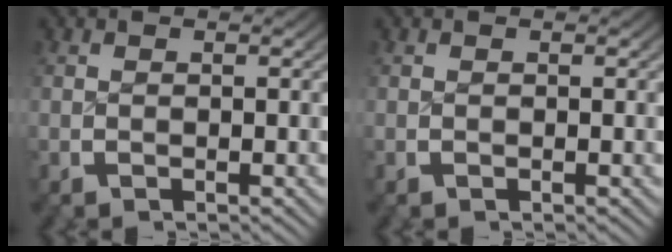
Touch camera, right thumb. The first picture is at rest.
{"total": 0.0}